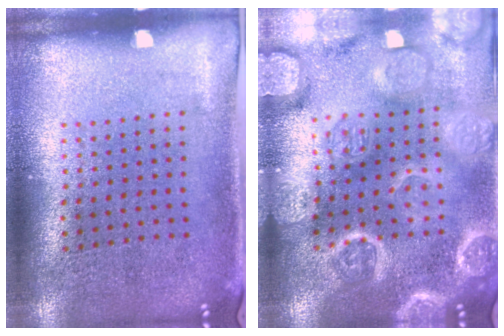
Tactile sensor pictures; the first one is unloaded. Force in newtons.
{"total": 6.0, "press": 6.0, "slide": 0.9}